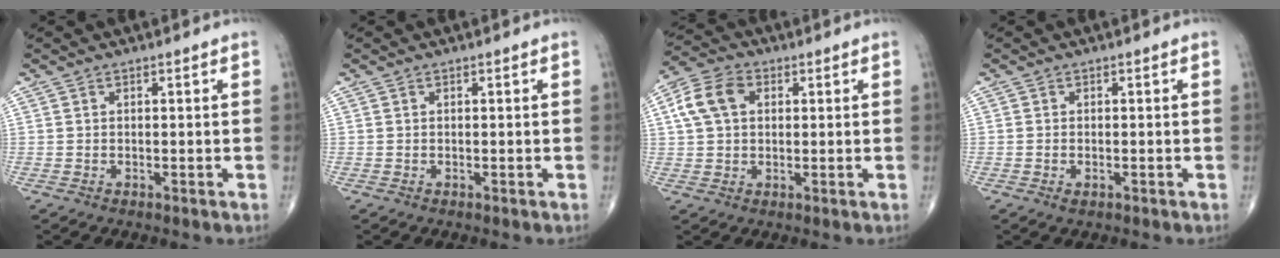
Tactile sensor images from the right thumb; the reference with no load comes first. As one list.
[{"total": 0.0}, {"total": 8.3, "force": [2.1, 5.8, 5.5], "torque": [-0.105, 0.017, 0.033]}, {"total": 1.1, "force": [-0.5, 0.5, 0.8], "torque": [-0.015, 0.000, -0.008]}]